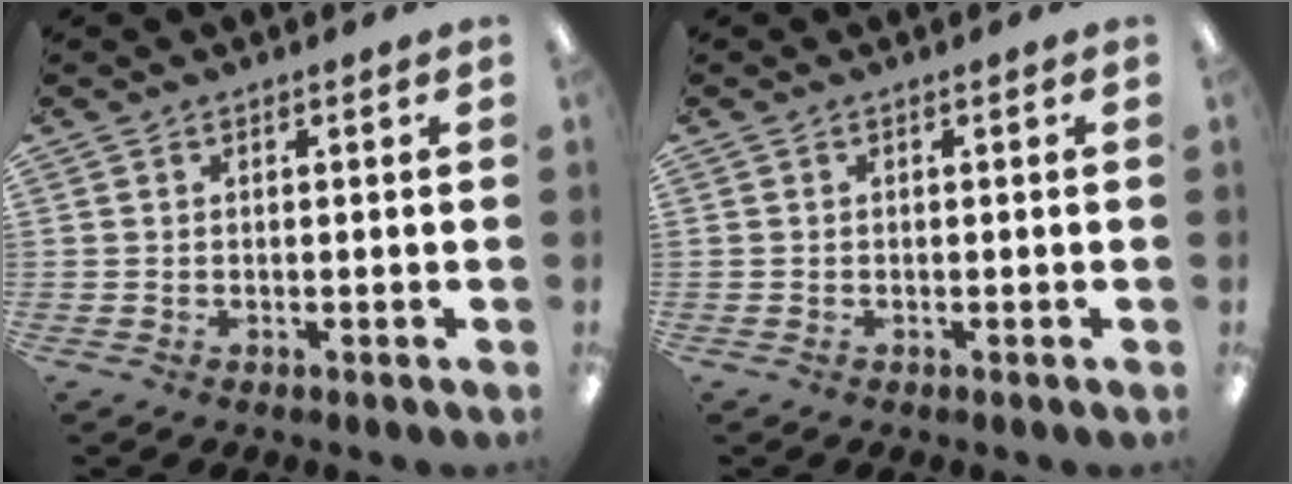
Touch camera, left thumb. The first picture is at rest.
{"total": 0.0}